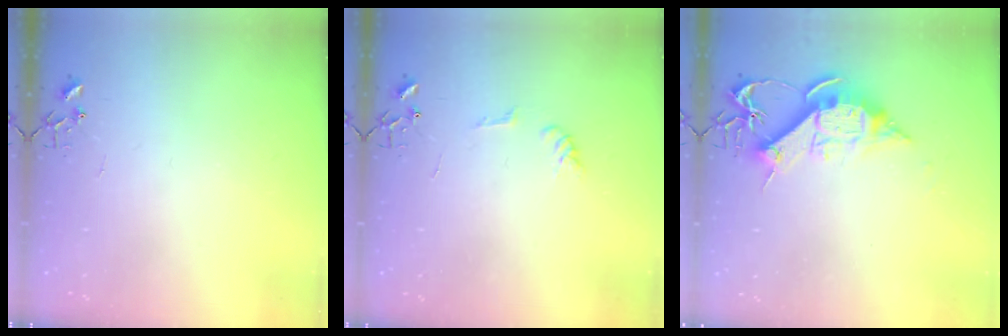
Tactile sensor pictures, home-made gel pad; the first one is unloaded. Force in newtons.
{"total": 5.9, "press": 5.9, "slide": 0.6}
{"total": 11.9, "press": 11.9, "slide": 0.7}